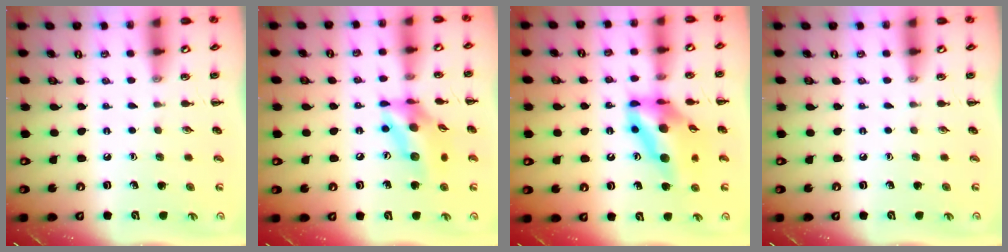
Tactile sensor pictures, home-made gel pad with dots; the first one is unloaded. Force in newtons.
{"total": 13.9, "press": 13.4, "slide": 3.5}
{"total": 13.2, "press": 12.5, "slide": 4.4}
{"total": 0.0}